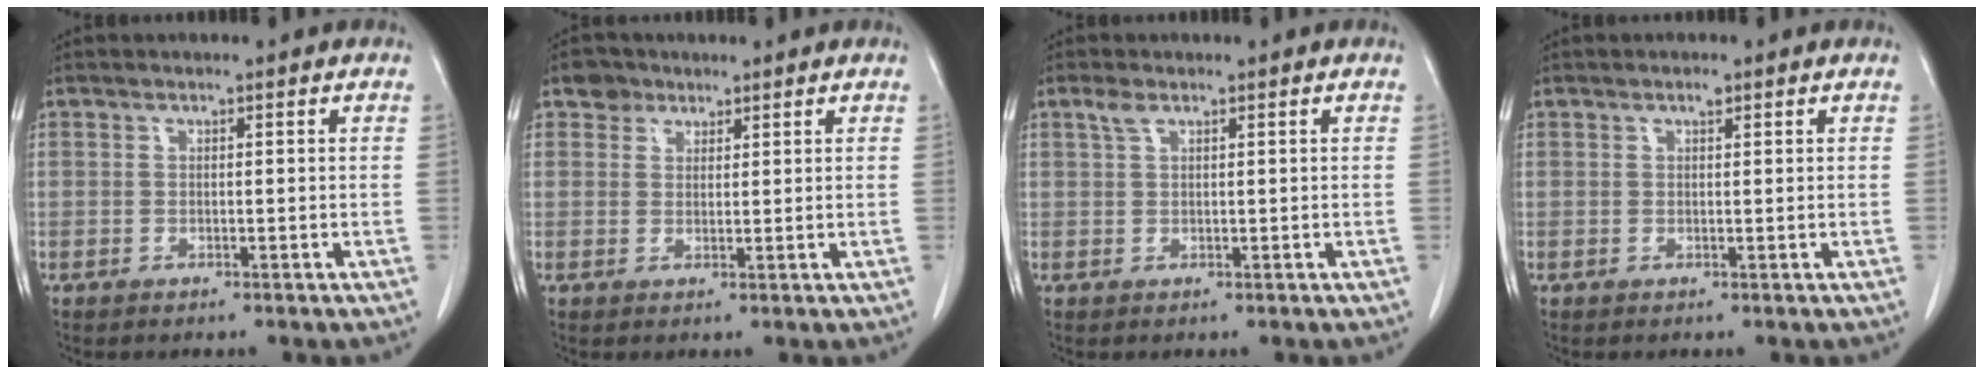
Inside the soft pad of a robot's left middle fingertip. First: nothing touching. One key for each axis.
{"total": 2.7, "fx": 1.7, "fy": 2.0, "fz": 0.3, "tx": -0.002, "ty": 0.007, "tz": 0.025}
{"total": 1.4, "fx": 0.9, "fy": 0.5, "fz": 1.0, "tx": -0.025, "ty": 0.011, "tz": 0.019}
{"total": 0.7, "fx": 0.5, "fy": 0.3, "fz": 0.5, "tx": -0.010, "ty": 0.000, "tz": 0.006}